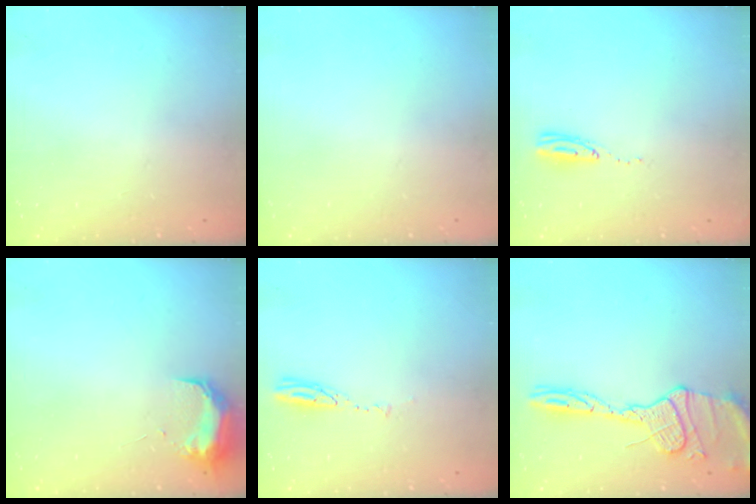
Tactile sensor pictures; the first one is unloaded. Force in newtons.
{"total": 0.0}
{"total": 5.0, "press": 5.0, "slide": 0.5}
{"total": 9.8, "press": 9.7, "slide": 0.7}
{"total": 3.7, "press": 3.7, "slide": 0.4}
{"total": 14.8, "press": 14.8, "slide": 1.1}